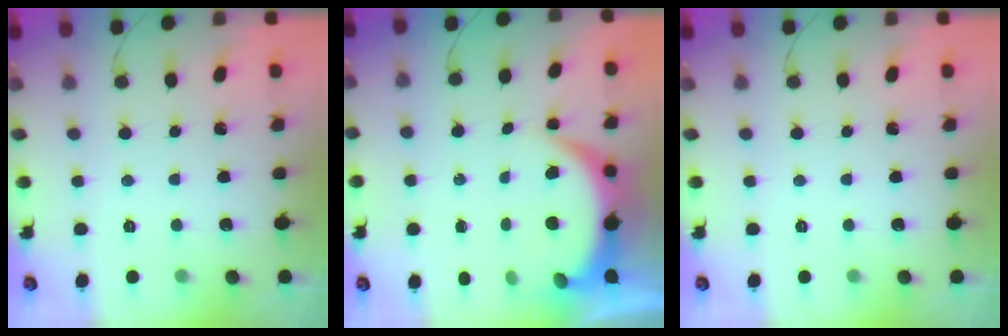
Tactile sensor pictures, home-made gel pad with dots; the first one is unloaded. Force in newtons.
{"total": 6.8, "press": 6.8, "slide": 0.9}
{"total": 0.0}